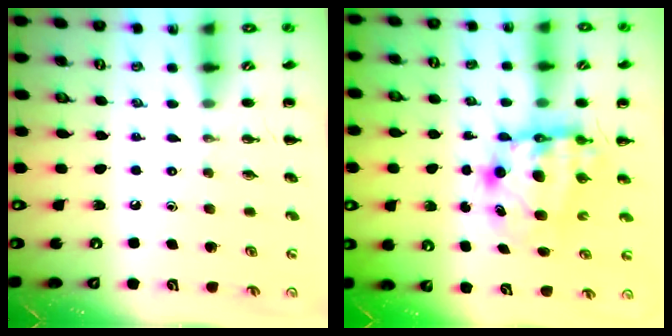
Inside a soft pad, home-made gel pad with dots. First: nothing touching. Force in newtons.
{"total": 8.1, "press": 7.9, "slide": 1.8}